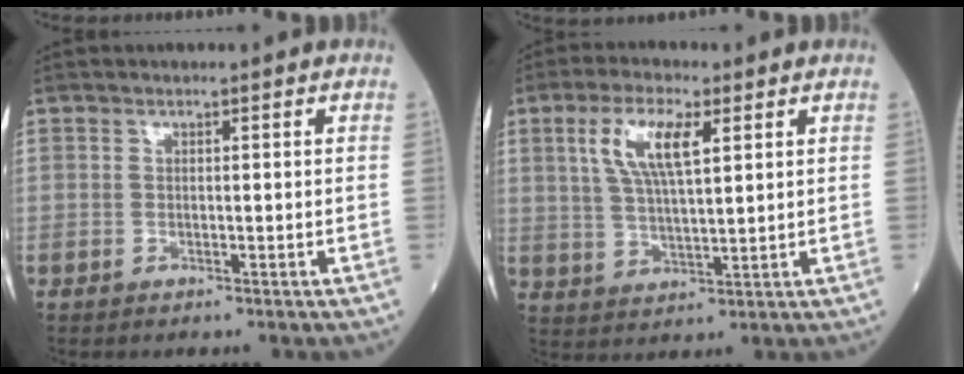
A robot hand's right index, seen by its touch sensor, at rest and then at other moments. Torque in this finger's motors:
{"motor_torque": [0.95, 0.42, 0.61, 0.15]}